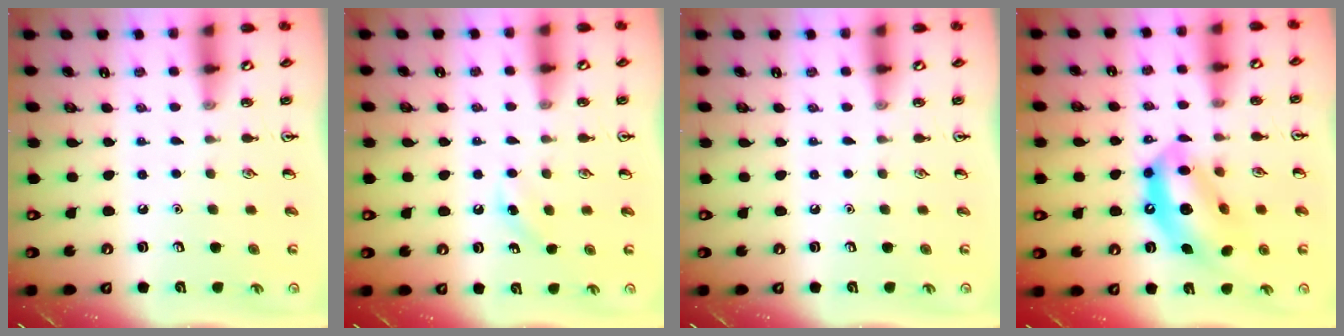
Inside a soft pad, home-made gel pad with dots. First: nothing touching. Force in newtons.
{"total": 3.8, "press": 3.5, "slide": 1.4}
{"total": 0.0}
{"total": 13.4, "press": 13.0, "slide": 3.5}